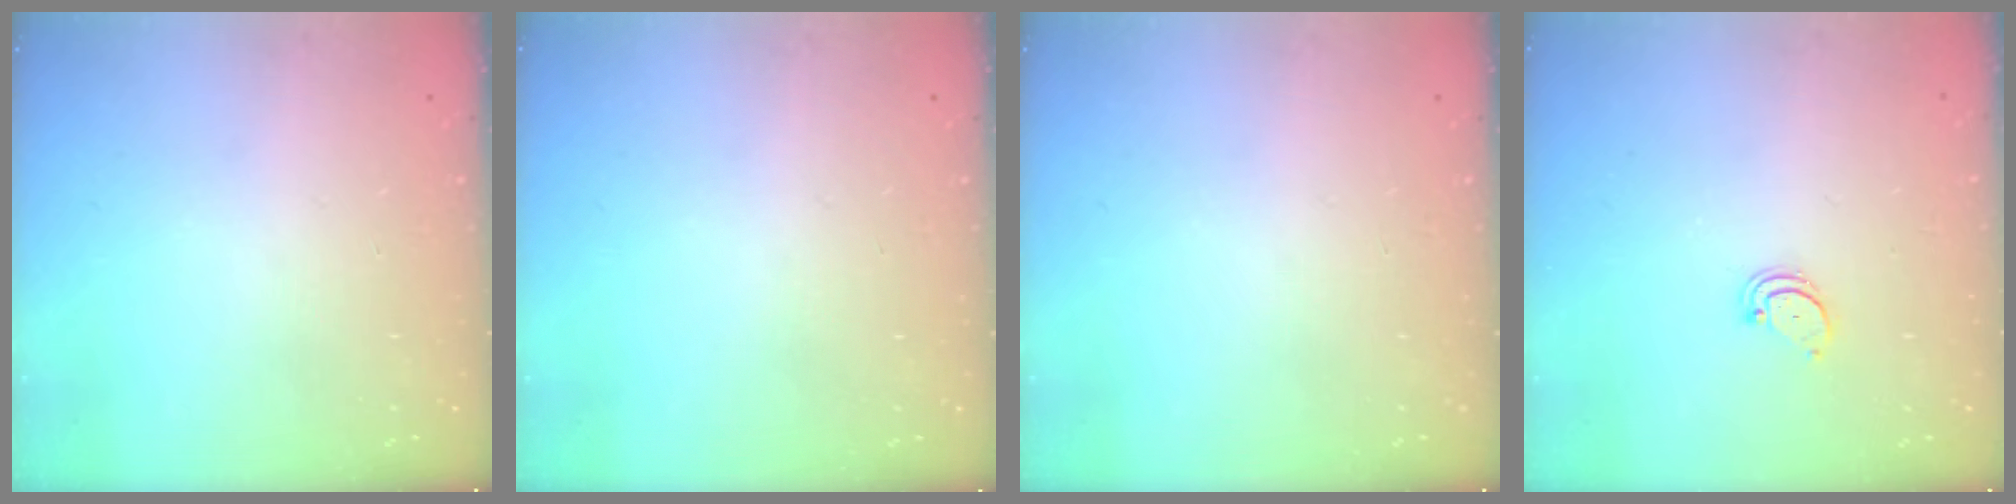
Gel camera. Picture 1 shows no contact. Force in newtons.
{"total": 0.0}
{"total": 0.0}
{"total": 1.9, "press": 1.9, "slide": 0.2}